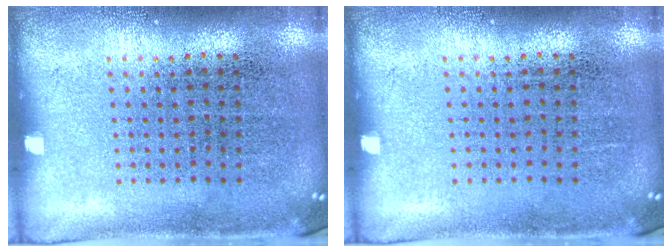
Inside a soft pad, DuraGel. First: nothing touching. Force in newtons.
{"total": 0.0}